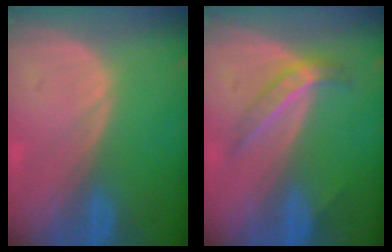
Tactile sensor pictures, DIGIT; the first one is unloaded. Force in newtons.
{"total": 4.2, "press": 4.0, "slide": 1.1}